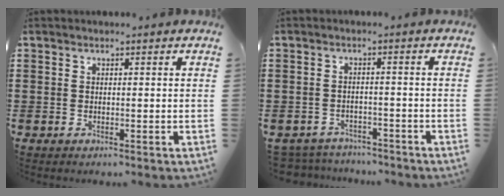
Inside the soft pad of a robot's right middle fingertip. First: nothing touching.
{"total": 2.8, "force": [-2.7, 0.5, -0.3], "torque": [-0.005, 0.001, -0.062]}